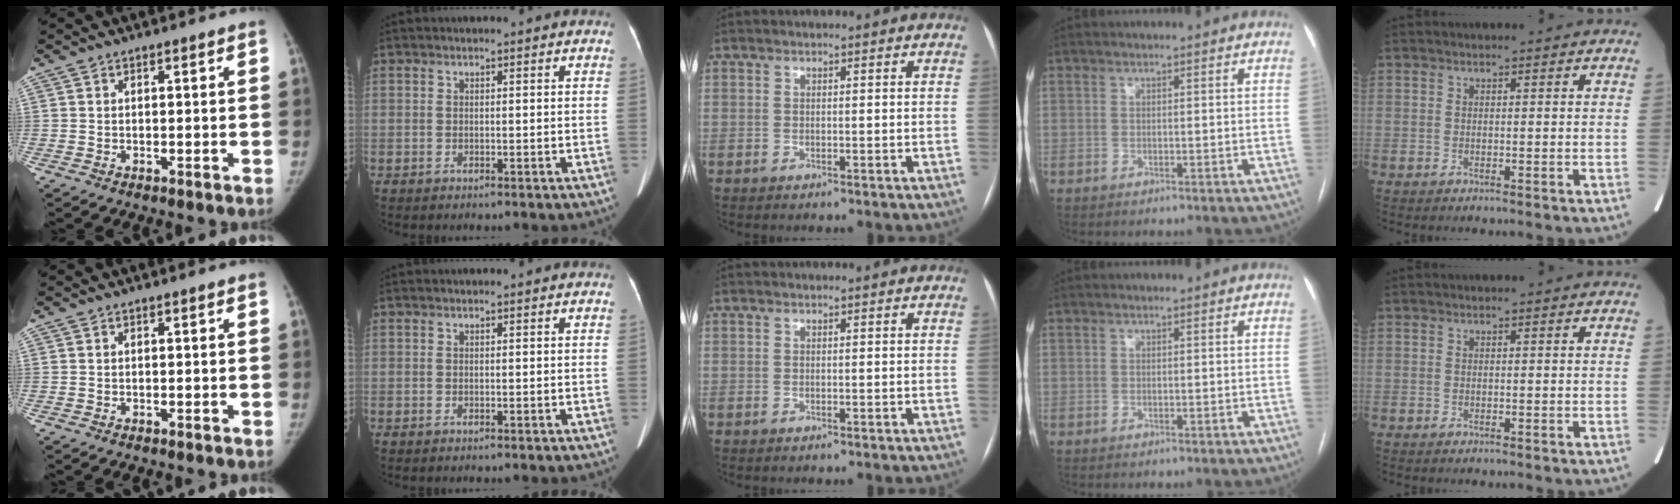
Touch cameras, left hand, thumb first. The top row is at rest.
{}